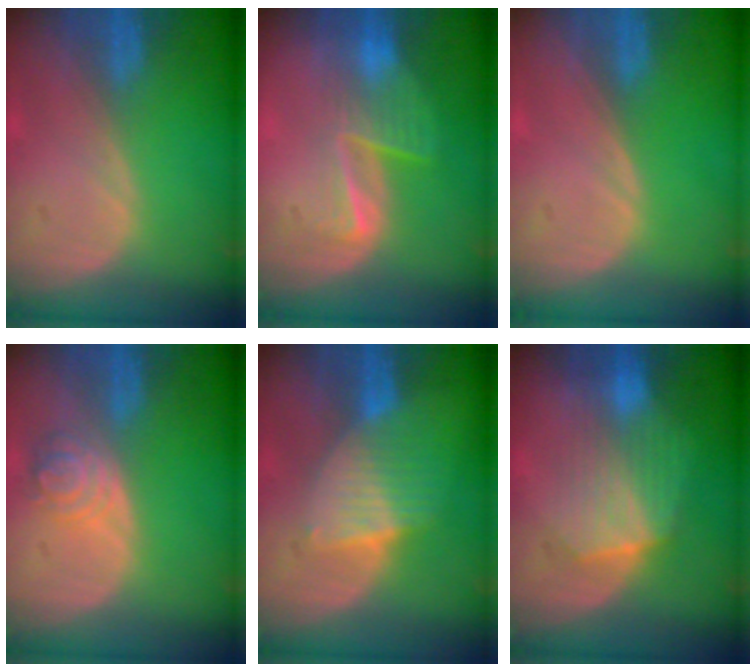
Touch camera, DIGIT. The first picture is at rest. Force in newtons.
{"total": 6.5, "press": 5.6, "slide": 3.4}
{"total": 0.0}
{"total": 4.3, "press": 4.3, "slide": 0.4}
{"total": 6.6, "press": 6.2, "slide": 2.4}
{"total": 6.9, "press": 6.9, "slide": 1.1}